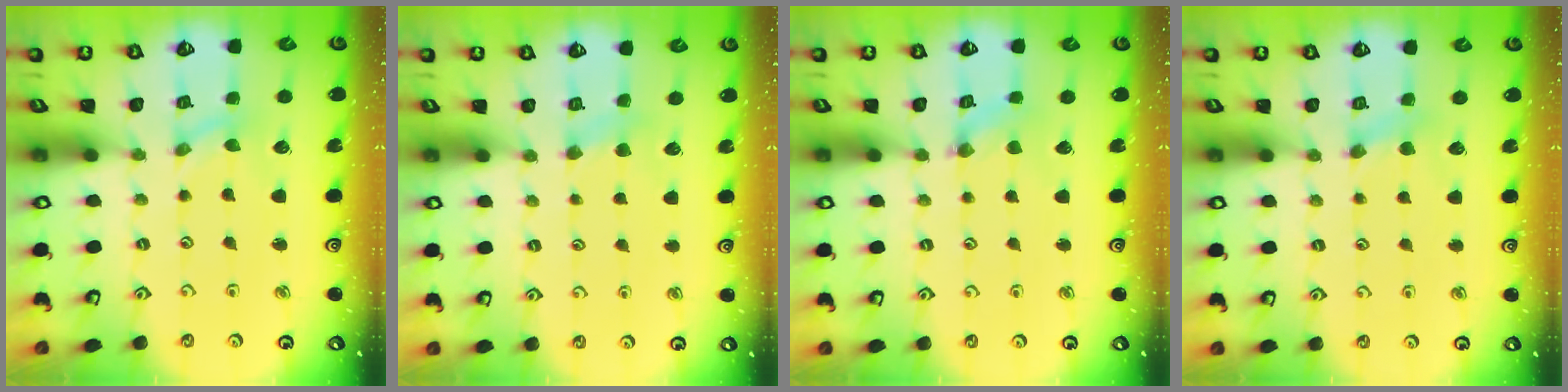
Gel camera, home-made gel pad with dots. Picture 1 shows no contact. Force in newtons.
{"total": 4.1, "press": 4.0, "slide": 0.6}
{"total": 0.0}
{"total": 2.5, "press": 2.5, "slide": 0.4}